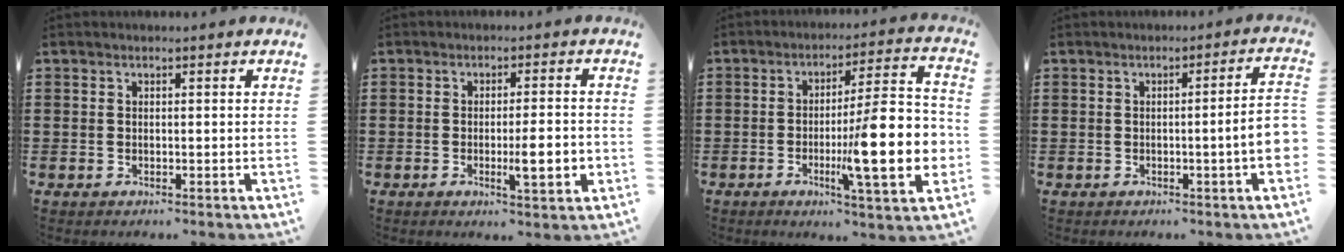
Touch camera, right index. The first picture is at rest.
{"total": 6.3, "force": [-1.3, 1.0, 6.1], "torque": [-0.091, -0.010, -0.021]}
{"total": 16.3, "force": [-2.9, 3.0, 15.7], "torque": [-0.238, -0.018, -0.044]}
{"total": 5.8, "force": [-0.8, 0.1, 5.7], "torque": [-0.087, -0.011, -0.014]}